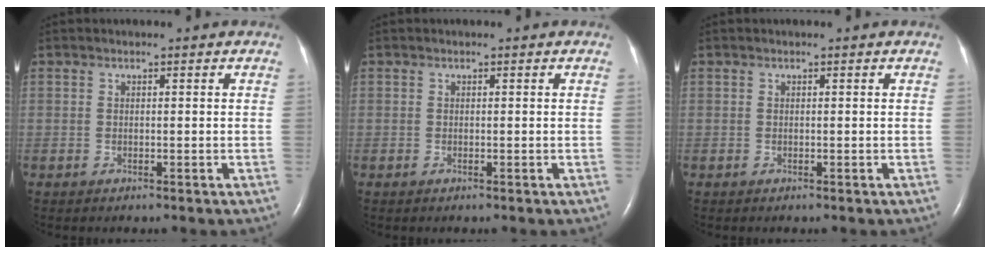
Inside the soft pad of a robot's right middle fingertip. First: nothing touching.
{"total": 0.0}
{"total": 0.0}